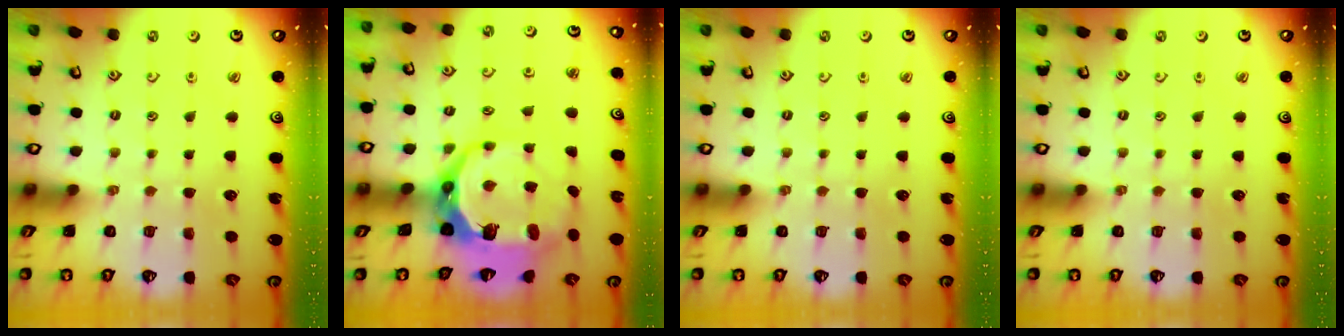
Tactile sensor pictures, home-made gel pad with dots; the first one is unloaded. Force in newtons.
{"total": 15.4, "press": 14.5, "slide": 5.4}
{"total": 0.0}
{"total": 0.0}